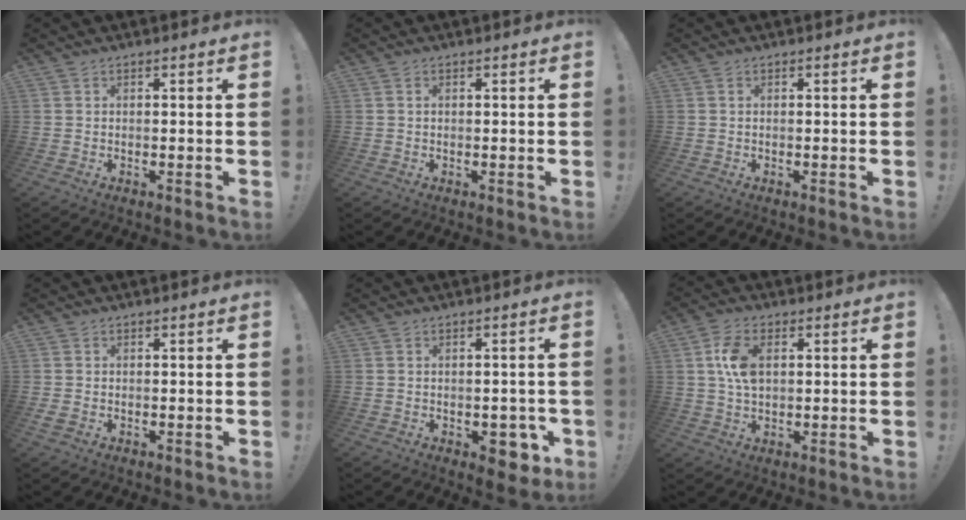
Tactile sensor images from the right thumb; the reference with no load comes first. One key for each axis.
{"total": 0.6, "fx": 0.1, "fy": 0.4, "fz": 0.4, "tx": -0.011, "ty": 0.005, "tz": 0.001}
{"total": 0.0}
{"total": 1.2, "fx": 0.1, "fy": 0.9, "fz": 0.8, "tx": -0.010, "ty": -0.003, "tz": 0.002}
{"total": 6.4, "fx": -1.9, "fy": 4.4, "fz": 4.3, "tx": -0.028, "ty": 0.008, "tz": -0.027}
{"total": 8.9, "fx": 1.9, "fy": 5.5, "fz": 6.8, "tx": -0.137, "ty": 0.001, "tz": 0.032}